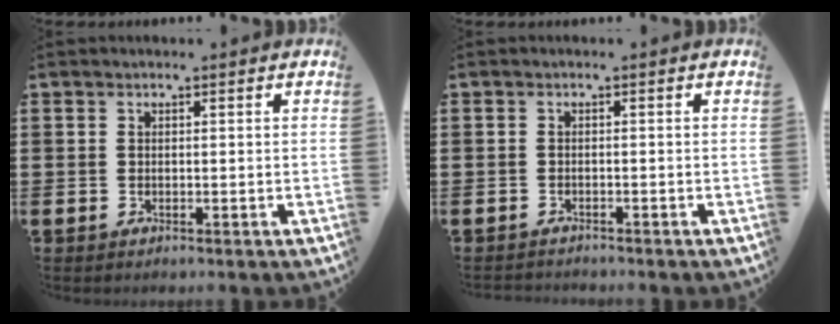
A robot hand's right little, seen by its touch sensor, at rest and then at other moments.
{"total": 0.8, "force": [-0.8, 0.0, -0.1], "torque": [-0.001, 0.000, -0.016]}